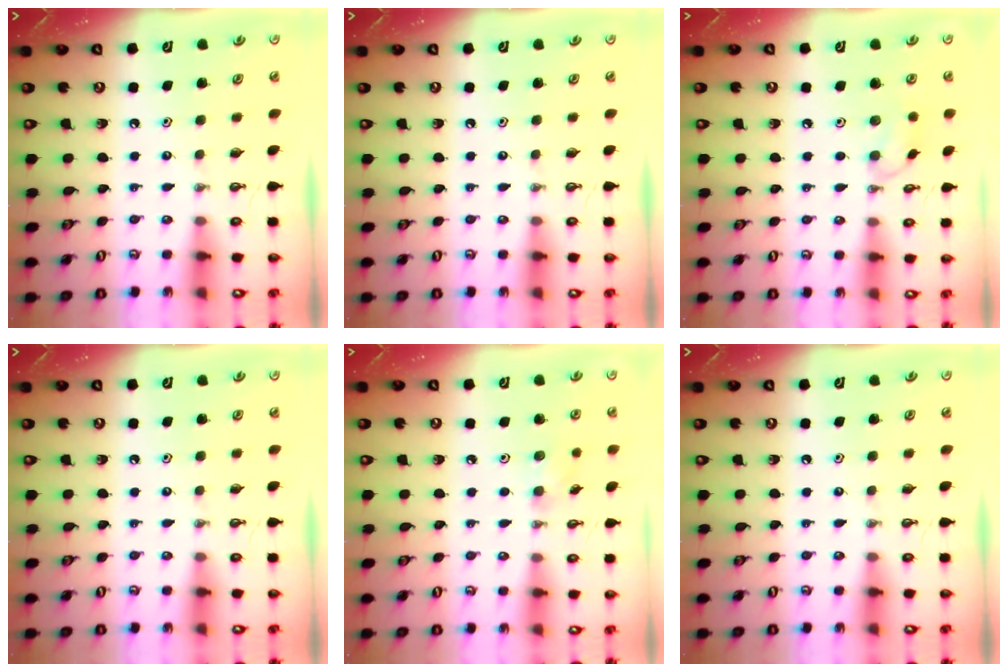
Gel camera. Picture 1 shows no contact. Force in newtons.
{"total": 0.0}
{"total": 7.4, "press": 7.2, "slide": 1.7}
{"total": 0.0}
{"total": 4.7, "press": 4.5, "slide": 1.4}
{"total": 0.0}